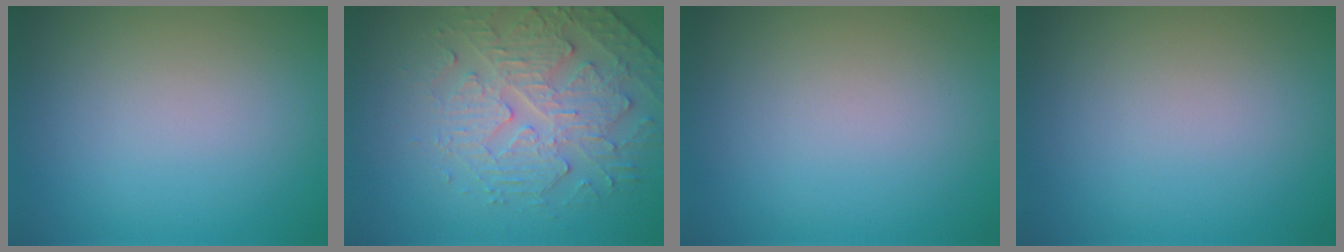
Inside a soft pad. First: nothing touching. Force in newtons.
{"total": 4.8, "press": 3.8, "slide": 2.8}
{"total": 0.0}
{"total": 0.0}